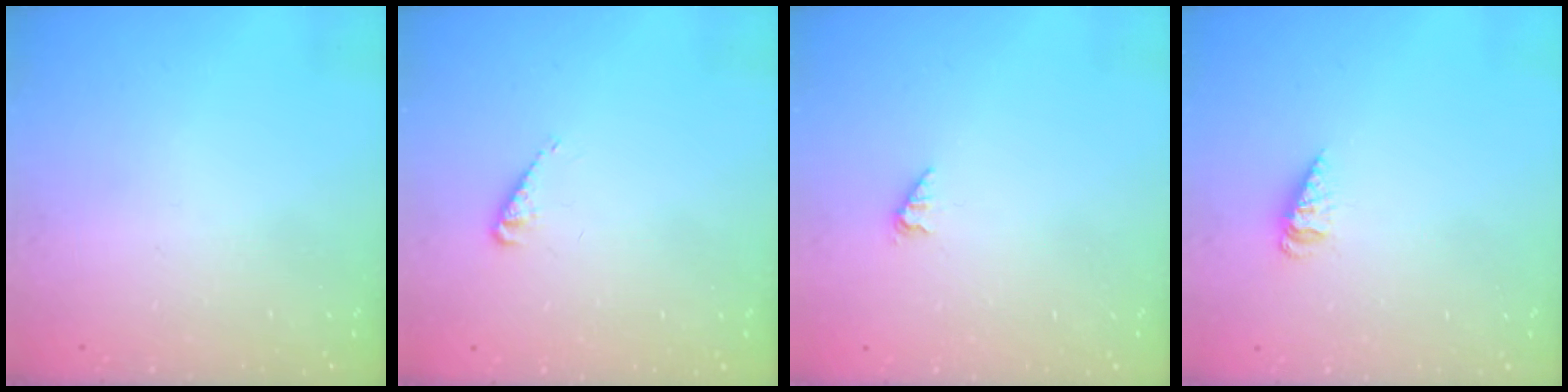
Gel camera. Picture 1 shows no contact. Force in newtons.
{"total": 1.7, "press": 1.7, "slide": 0.4}
{"total": 1.0, "press": 1.0, "slide": 0.2}
{"total": 3.0, "press": 2.9, "slide": 0.2}